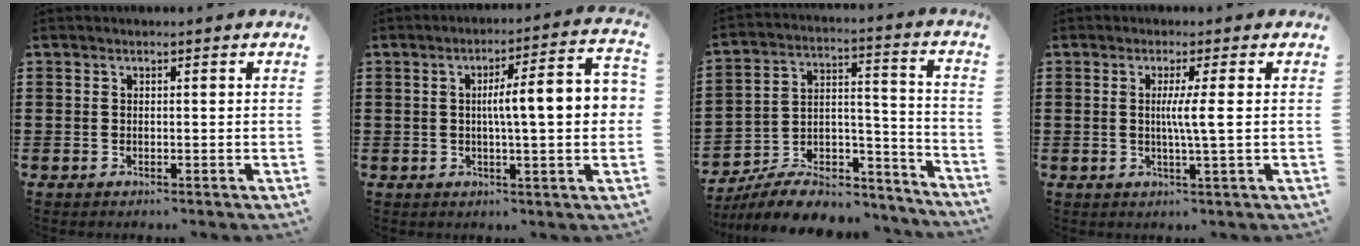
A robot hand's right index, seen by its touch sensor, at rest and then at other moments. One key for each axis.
{"total": 9.4, "fx": 0.8, "fy": 1.4, "fz": 9.3, "tx": -0.151, "ty": -0.002, "tz": 0.005}
{"total": 8.2, "fx": -6.6, "fy": 3.7, "fz": 3.2, "tx": -0.056, "ty": 0.019, "tz": -0.124}
{"total": 4.2, "fx": 0.3, "fy": -0.4, "fz": 4.2, "tx": -0.078, "ty": -0.008, "tz": 0.001}